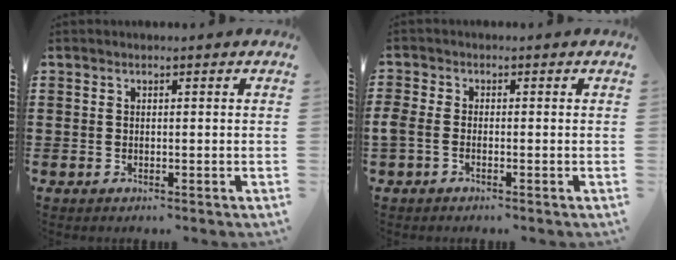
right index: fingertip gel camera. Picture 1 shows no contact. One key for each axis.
{"total": 1.1, "fx": -0.6, "fy": 0.5, "fz": 0.7, "tx": -0.023, "ty": -0.004, "tz": -0.014}